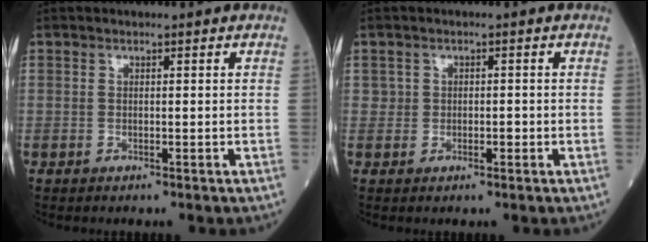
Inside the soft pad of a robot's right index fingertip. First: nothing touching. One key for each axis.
{"total": 1.5, "fx": -0.1, "fy": 1.2, "fz": 0.9, "tx": -0.015, "ty": 0.004, "tz": 0.000}